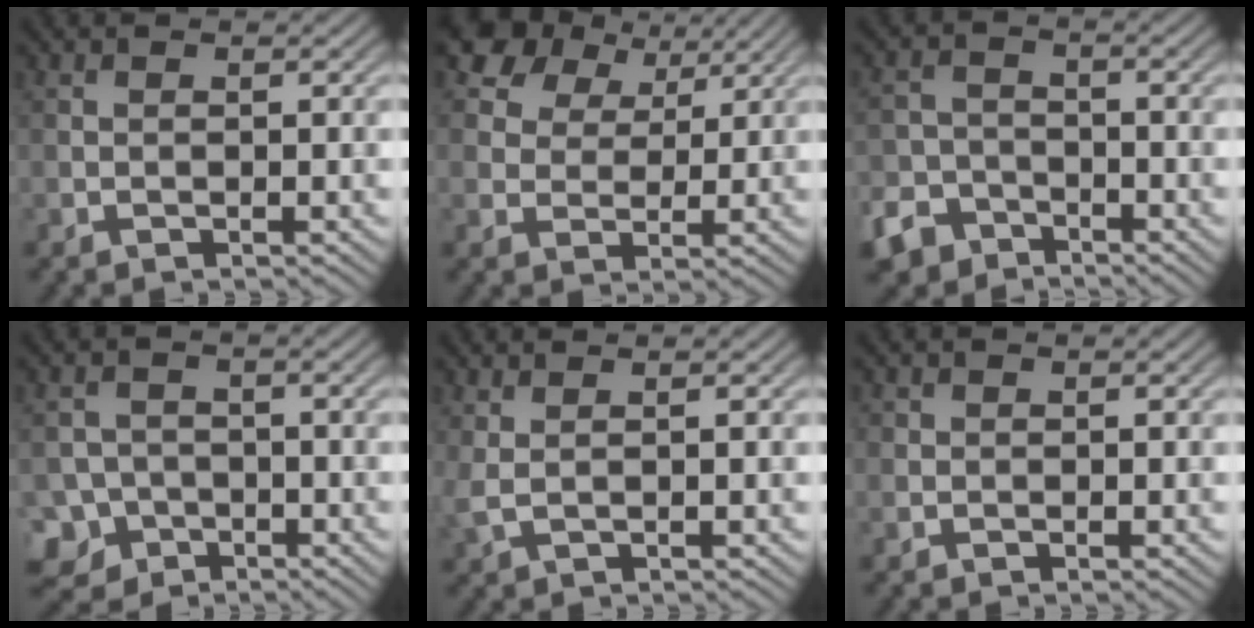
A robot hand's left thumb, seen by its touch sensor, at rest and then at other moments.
{"total": 9.1, "force": [6.0, 5.5, 3.9], "torque": [-0.095, 0.008, 0.108]}
{"total": 5.4, "force": [-3.9, 3.3, 1.5], "torque": [-0.033, -0.005, -0.084]}
{"total": 6.2, "force": [-3.5, 4.9, 1.5], "torque": [-0.026, -0.010, -0.075]}
{"total": 2.0, "force": [1.0, 0.6, 1.7], "torque": [-0.046, 0.003, 0.020]}
{"total": 0.7, "force": [0.0, 0.7, 0.1], "torque": [0.000, -0.002, -0.004]}